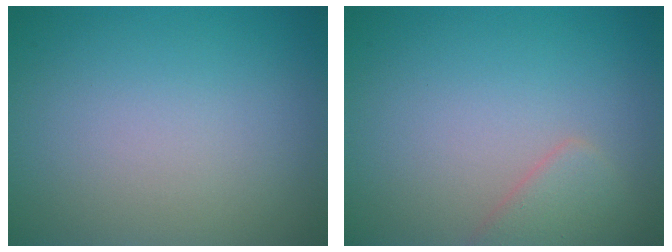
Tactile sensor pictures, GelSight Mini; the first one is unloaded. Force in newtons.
{"total": 1.9, "press": 1.9, "slide": 0.2}